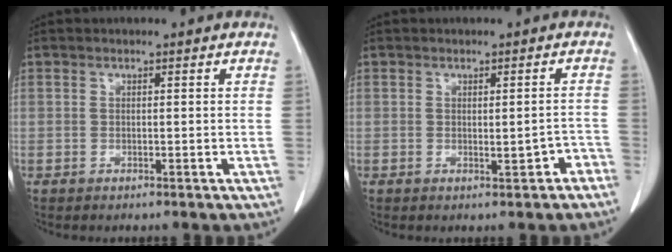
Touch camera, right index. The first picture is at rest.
{"total": 2.3, "force": [-1.0, 0.8, 1.9], "torque": [-0.025, -0.001, -0.010]}